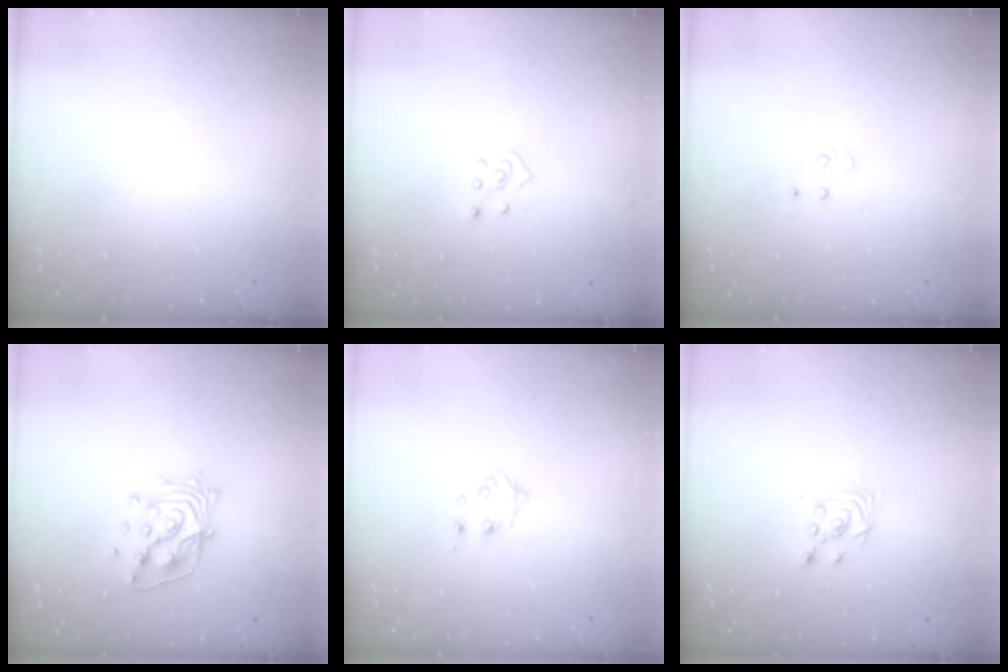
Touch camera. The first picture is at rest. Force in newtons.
{"total": 4.7, "press": 4.6, "slide": 0.6}
{"total": 4.1, "press": 4.1, "slide": 0.5}
{"total": 14.4, "press": 14.4, "slide": 1.1}
{"total": 4.4, "press": 4.4, "slide": 0.6}
{"total": 2.9, "press": 2.9, "slide": 0.1}